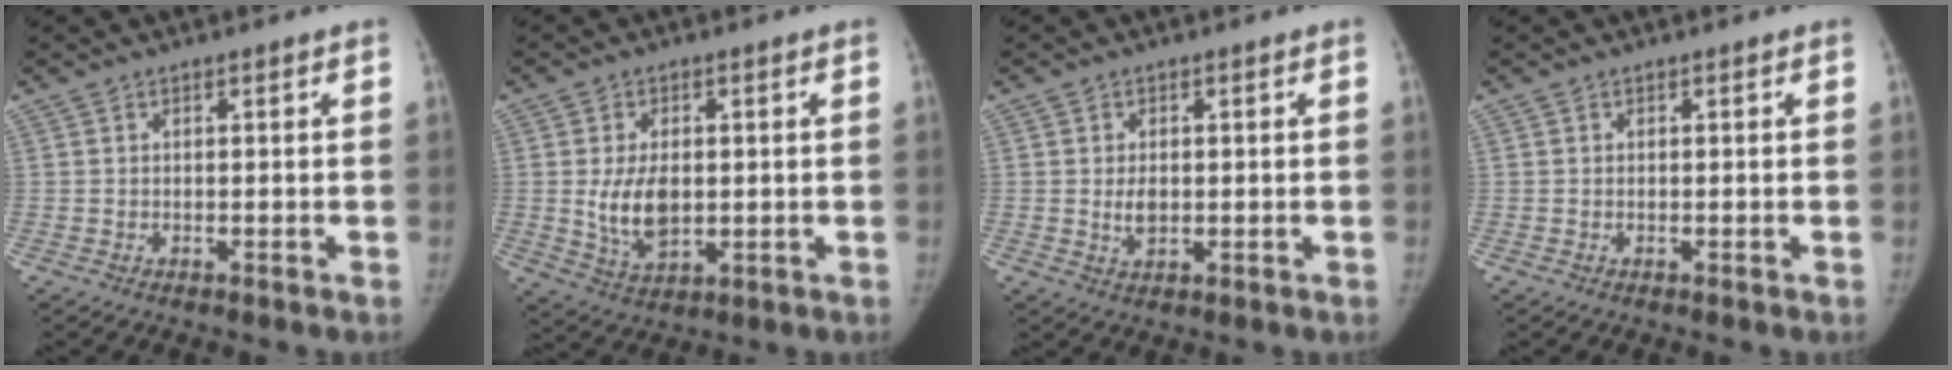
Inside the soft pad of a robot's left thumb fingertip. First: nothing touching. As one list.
[{"total": 8.4, "force": [0.0, 5.2, 6.6], "torque": [-0.106, -0.008, 0.010]}, {"total": 3.0, "force": [0.0, 2.0, 2.3], "torque": [-0.032, -0.003, 0.002]}, {"total": 0.0}]